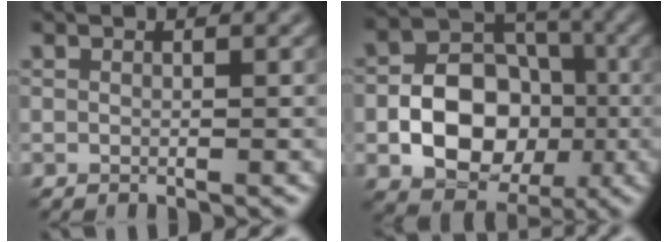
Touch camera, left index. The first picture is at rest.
{"total": 9.1, "force": [-2.3, 6.7, 5.8], "torque": [-0.090, 0.000, -0.042]}